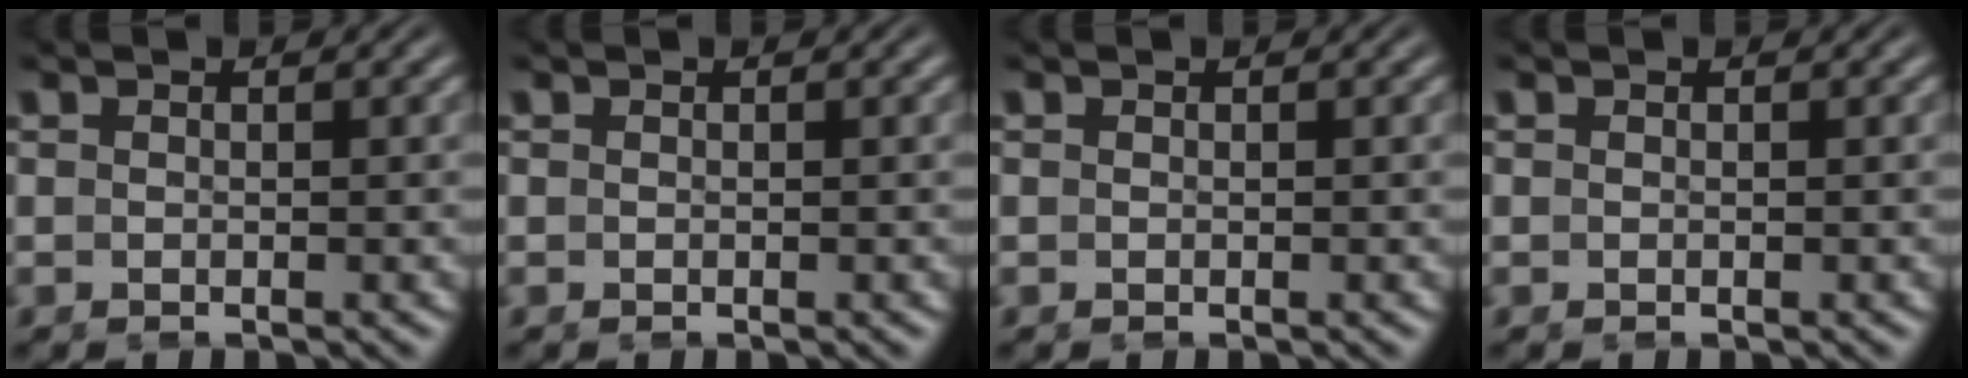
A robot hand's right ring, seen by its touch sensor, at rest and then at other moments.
{"total": 0.0}
{"total": 0.0}
{"total": 0.0}